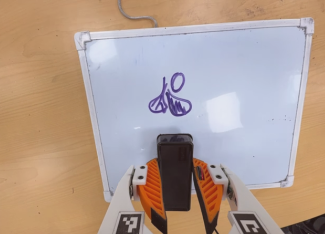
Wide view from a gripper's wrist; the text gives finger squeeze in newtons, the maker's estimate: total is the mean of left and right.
{"total": 10.2, "left": 8.2, "right": 12.2}